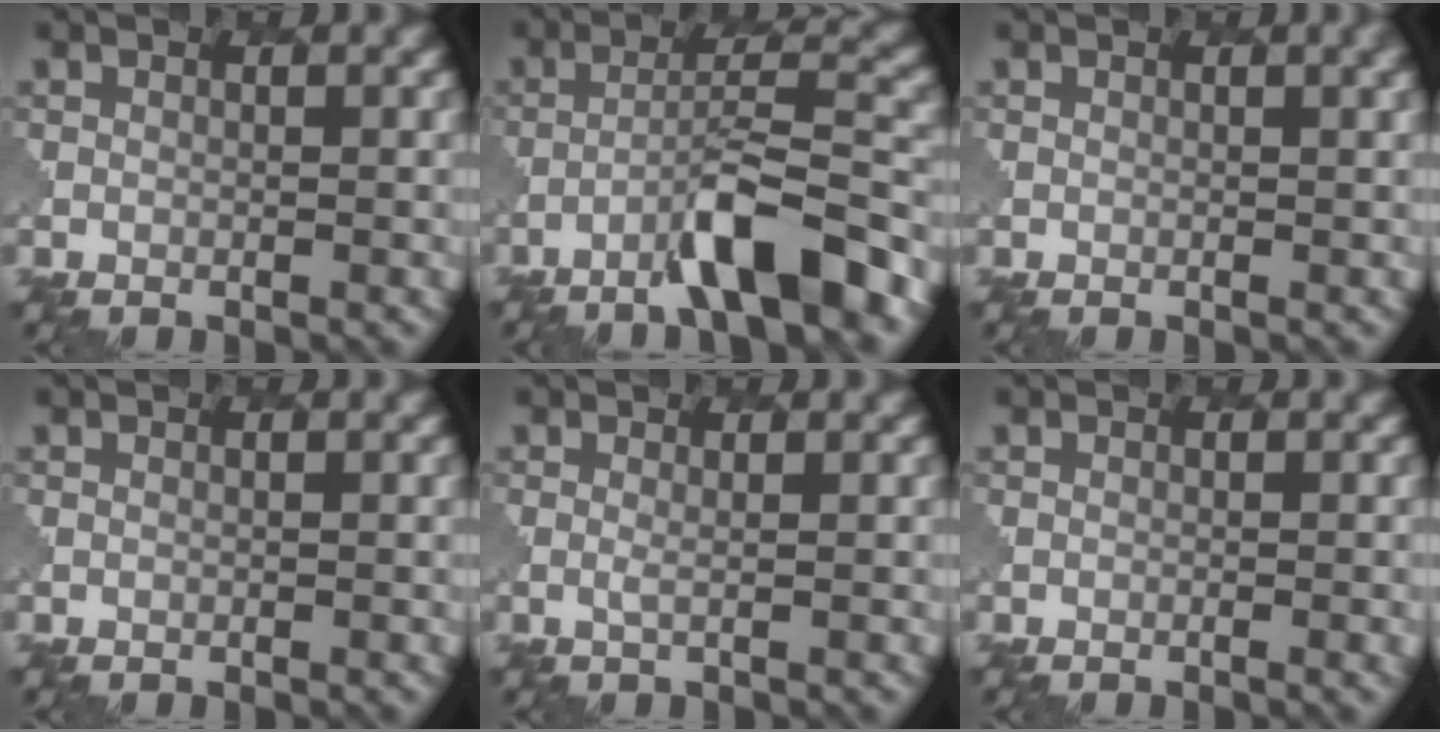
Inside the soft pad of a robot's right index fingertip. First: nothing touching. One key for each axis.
{"total": 7.5, "fx": -4.6, "fy": 1.2, "fz": 5.8, "tx": -0.096, "ty": 0.016, "tz": -0.073}
{"total": 1.9, "fx": 0.4, "fy": 0.8, "fz": 1.6, "tx": -0.011, "ty": -0.002, "tz": 0.002}
{"total": 0.0}
{"total": 0.9, "fx": 0.4, "fy": 0.3, "fz": 0.8, "tx": -0.013, "ty": -0.002, "tz": 0.005}
{"total": 0.9, "fx": -0.1, "fy": 0.3, "fz": 0.9, "tx": -0.005, "ty": 0.001, "tz": -0.007}